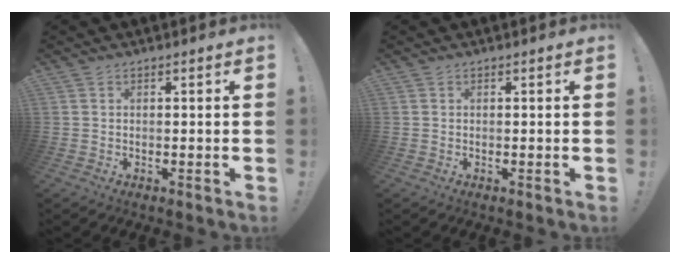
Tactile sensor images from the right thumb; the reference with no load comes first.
{"total": 0.0}